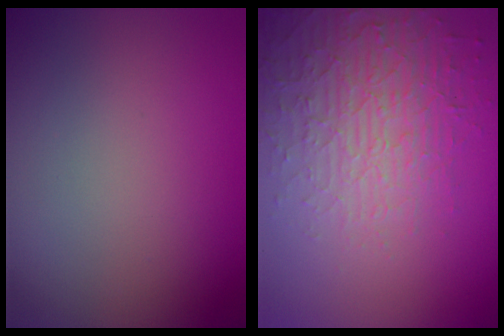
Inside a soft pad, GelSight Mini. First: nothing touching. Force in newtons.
{"total": 4.8, "press": 4.5, "slide": 1.7}